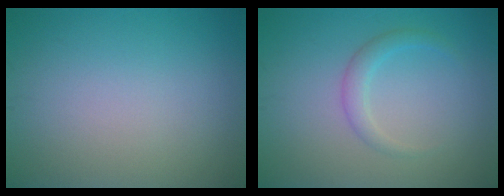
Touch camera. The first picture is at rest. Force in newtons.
{"total": 1.7, "press": 1.7, "slide": 0.0}